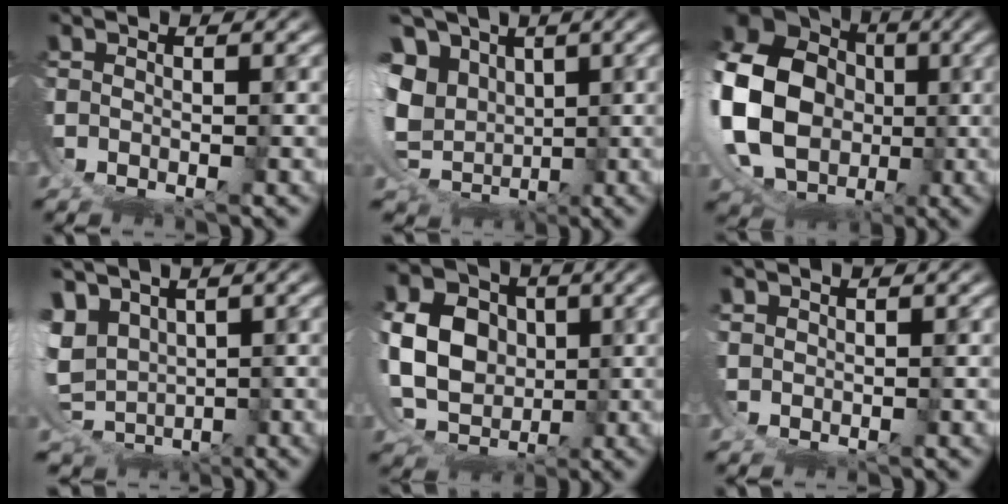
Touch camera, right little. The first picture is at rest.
{"total": 9.7, "force": [0.5, 7.8, 5.8], "torque": [-0.129, -0.034, 0.019]}
{"total": 18.0, "force": [-0.7, 14.7, 10.3], "torque": [-0.249, -0.055, -0.004]}
{"total": 7.3, "force": [-0.7, 5.9, 4.2], "torque": [-0.118, -0.056, 0.013]}
{"total": 11.5, "force": [0.3, 9.2, 6.9], "torque": [-0.138, -0.037, 0.012]}
{"total": 1.5, "force": [1.3, -0.5, 0.4], "torque": [-0.004, 0.007, 0.030]}